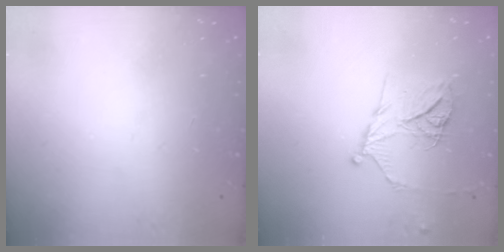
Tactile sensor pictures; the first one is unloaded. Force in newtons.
{"total": 13.1, "press": 13.1, "slide": 1.0}